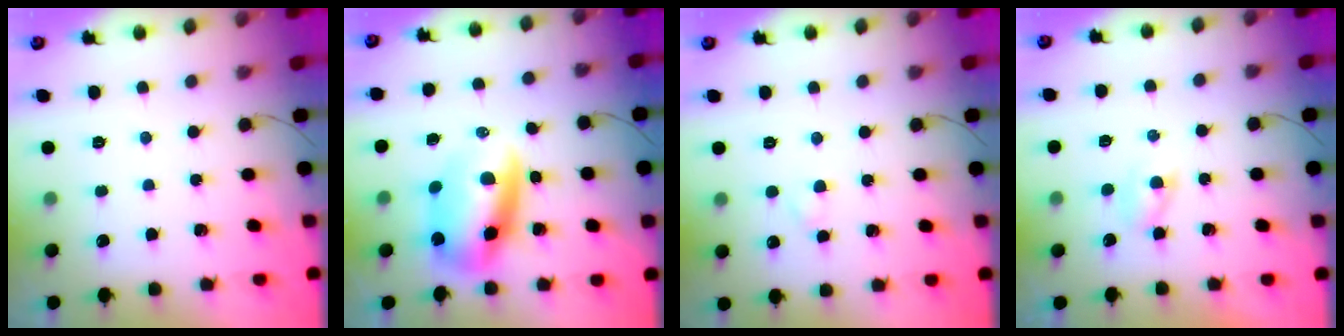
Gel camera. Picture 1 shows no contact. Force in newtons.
{"total": 10.2, "press": 9.9, "slide": 2.2}
{"total": 2.2, "press": 2.0, "slide": 0.9}
{"total": 1.6, "press": 1.4, "slide": 0.8}